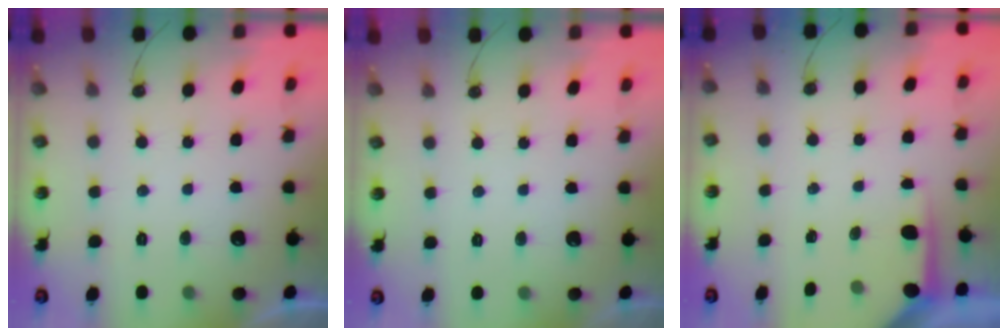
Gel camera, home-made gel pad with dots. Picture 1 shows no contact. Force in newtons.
{"total": 0.0}
{"total": 4.0, "press": 4.0, "slide": 0.2}